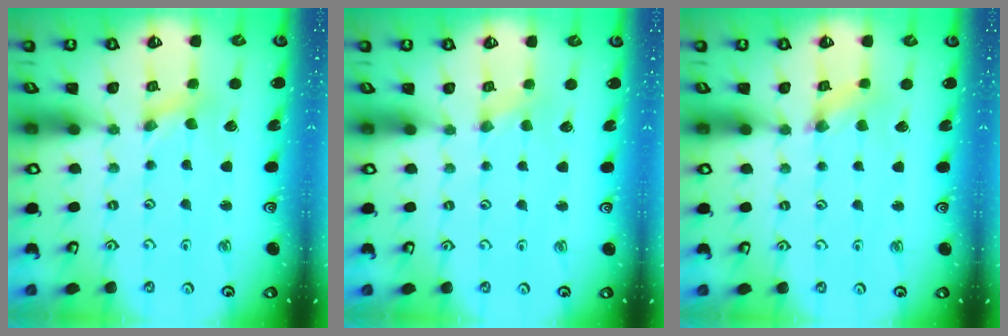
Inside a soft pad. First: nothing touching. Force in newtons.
{"total": 0.0}
{"total": 1.2, "press": 1.2, "slide": 0.3}